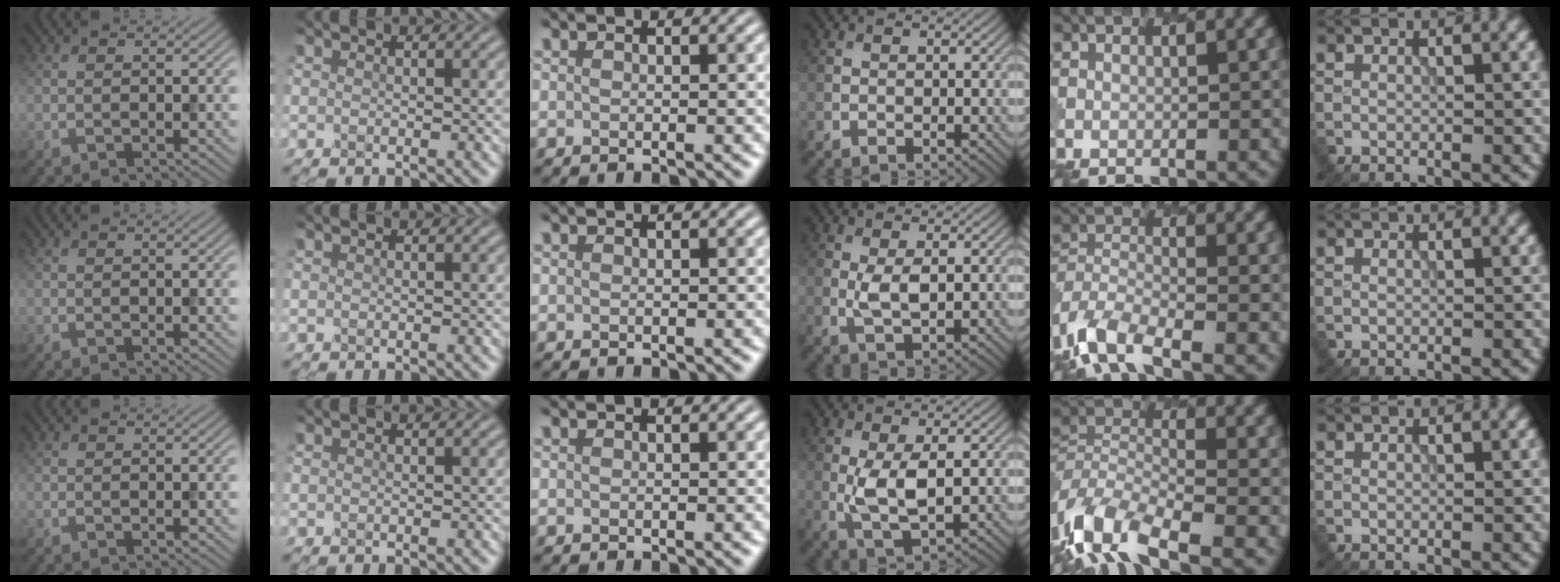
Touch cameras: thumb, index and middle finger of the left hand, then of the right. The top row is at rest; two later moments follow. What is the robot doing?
{"motion": "extract", "object": "pen bag"}